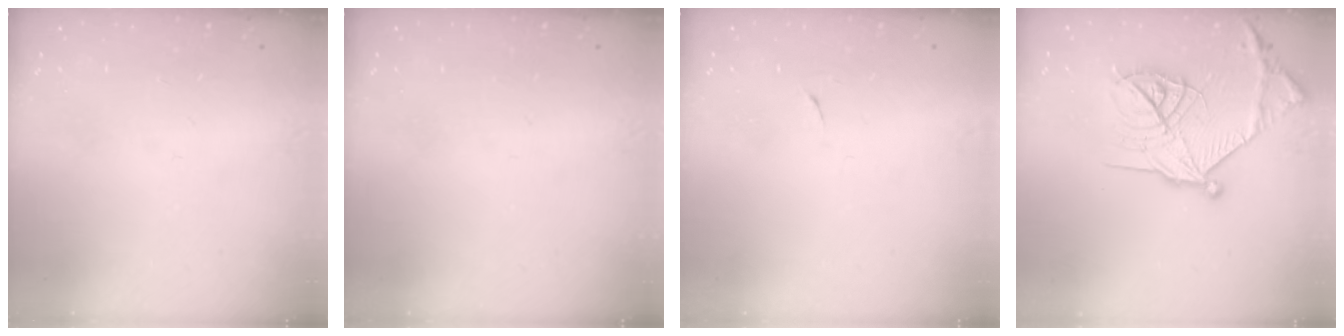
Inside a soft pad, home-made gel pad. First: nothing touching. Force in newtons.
{"total": 0.0}
{"total": 3.8, "press": 3.7, "slide": 0.8}
{"total": 18.5, "press": 18.4, "slide": 1.6}